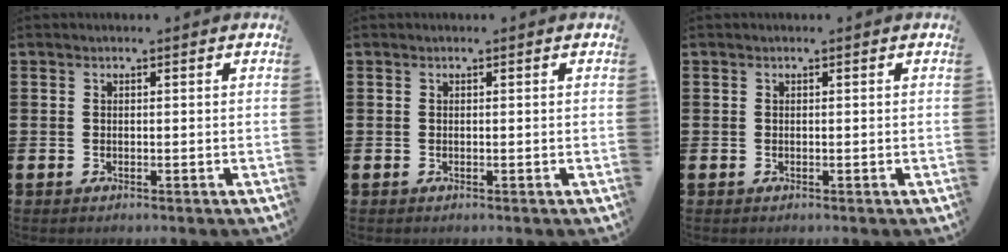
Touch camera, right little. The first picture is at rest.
{"total": 0.0}
{"total": 0.0}